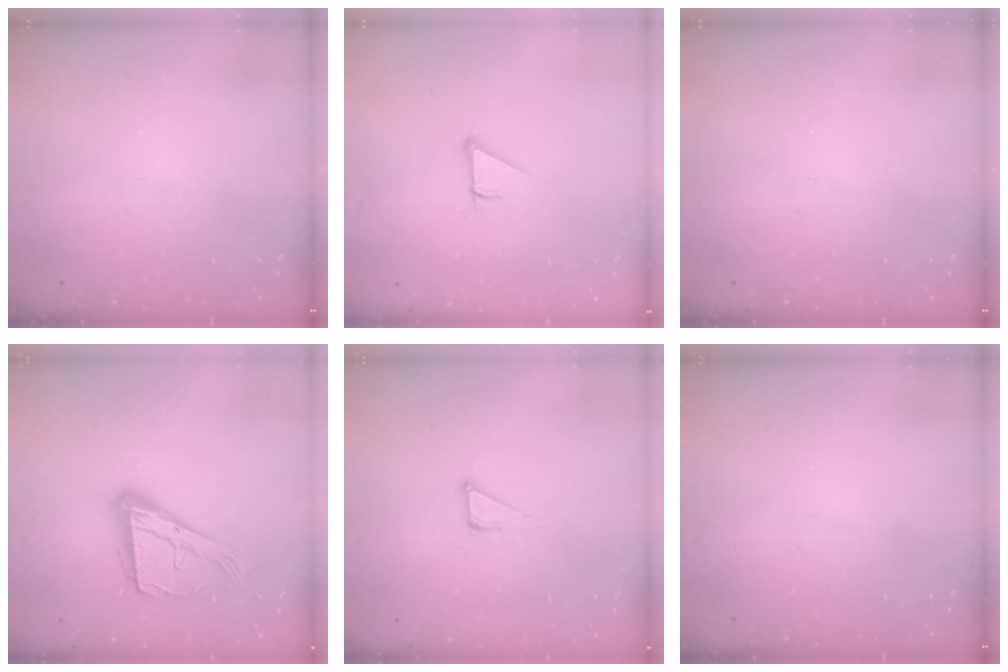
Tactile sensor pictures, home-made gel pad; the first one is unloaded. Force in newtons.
{"total": 2.9, "press": 2.9, "slide": 0.1}
{"total": 0.0}
{"total": 17.9, "press": 17.8, "slide": 1.9}
{"total": 3.3, "press": 3.3, "slide": 0.2}
{"total": 0.0}